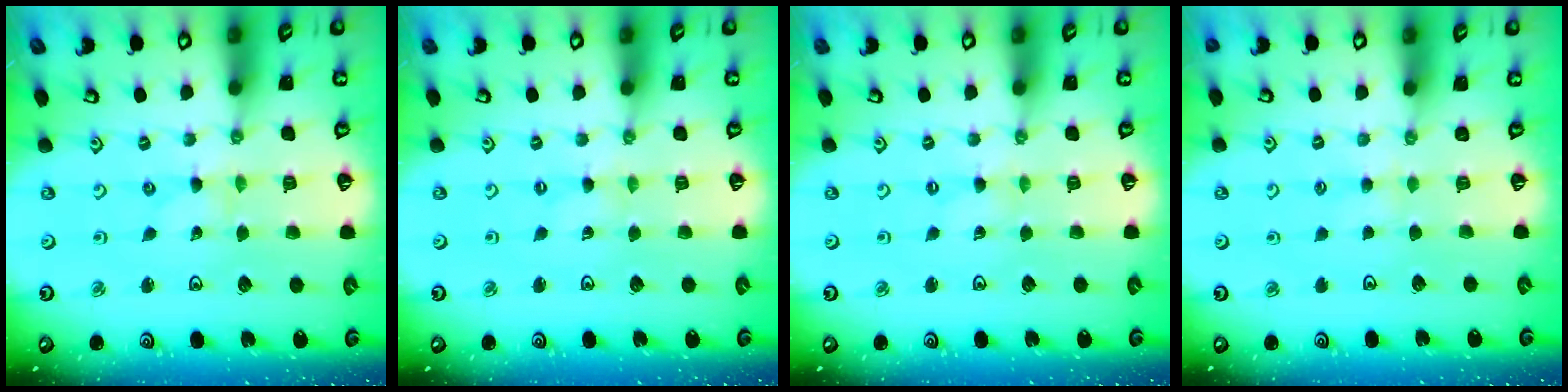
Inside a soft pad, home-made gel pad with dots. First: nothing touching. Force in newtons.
{"total": 0.0}
{"total": 0.0}
{"total": 2.3, "press": 2.3, "slide": 0.4}